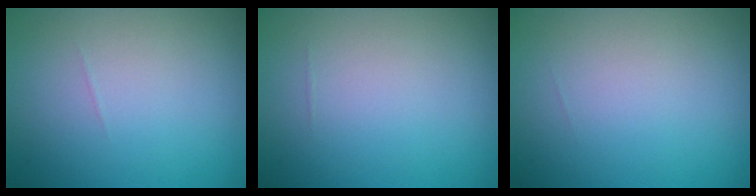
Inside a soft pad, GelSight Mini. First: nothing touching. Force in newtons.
{"total": 0.0}
{"total": 0.0}